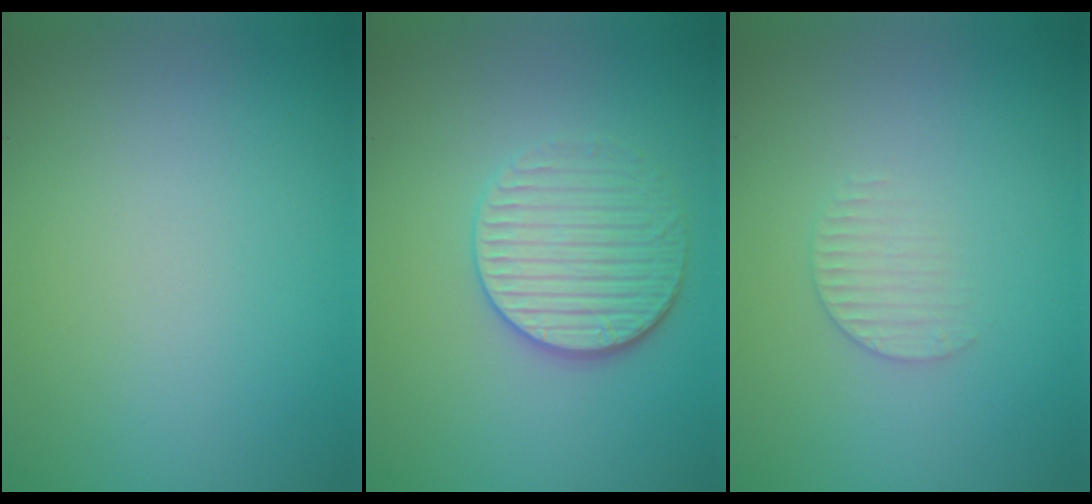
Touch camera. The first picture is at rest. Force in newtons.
{"total": 3.8, "press": 3.4, "slide": 1.7}
{"total": 1.5, "press": 1.5, "slide": 0.4}